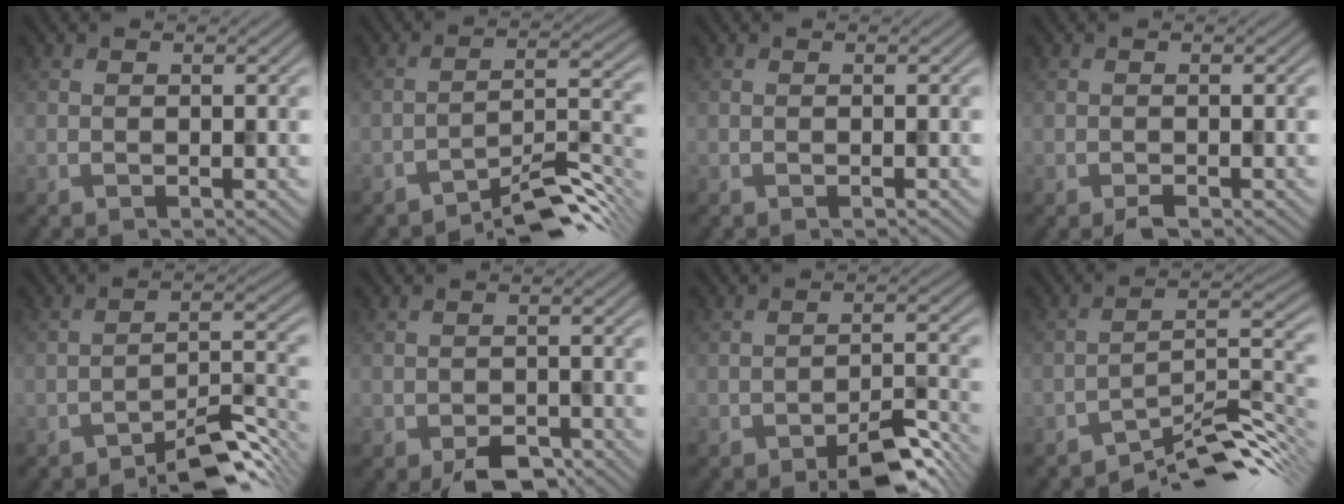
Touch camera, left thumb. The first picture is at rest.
{"total": 7.0, "force": [-5.7, 1.3, 4.0], "torque": [-0.057, 0.010, -0.098]}
{"total": 0.0}
{"total": 1.2, "force": [-0.8, 0.4, 0.7], "torque": [-0.010, -0.002, -0.014]}
{"total": 6.4, "force": [-4.9, 1.6, 3.8], "torque": [-0.052, 0.012, -0.081]}
{"total": 4.0, "force": [-2.9, 1.8, 2.0], "torque": [-0.030, -0.006, -0.047]}
{"total": 6.4, "force": [-4.4, 2.1, 4.2], "torque": [-0.058, 0.004, -0.066]}
{"total": 9.2, "force": [-7.3, 1.9, 5.2], "torque": [-0.076, 0.008, -0.133]}